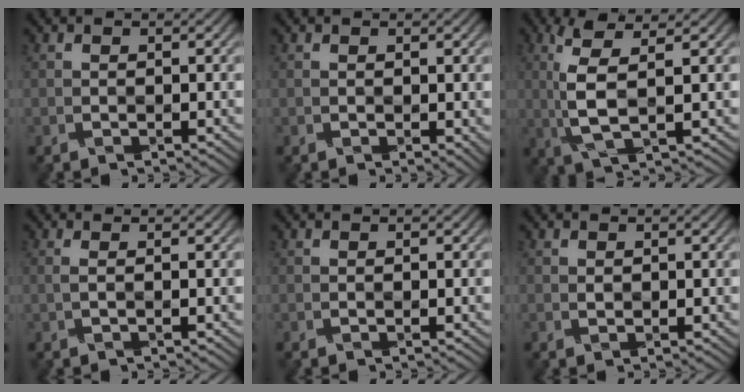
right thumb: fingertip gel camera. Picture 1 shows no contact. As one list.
[{"total": 1.1, "force": [0.4, 0.3, 1.0], "torque": [-0.013, 0.000, 0.010]}, {"total": 5.8, "force": [1.1, 1.4, 5.5], "torque": [-0.125, 0.006, 0.026]}, {"total": 1.0, "force": [0.1, 0.1, 1.0], "torque": [-0.020, 0.004, -0.004]}, {"total": 0.0}, {"total": 0.6, "force": [0.4, 0.4, 0.1], "torque": [-0.003, 0.000, 0.009]}]